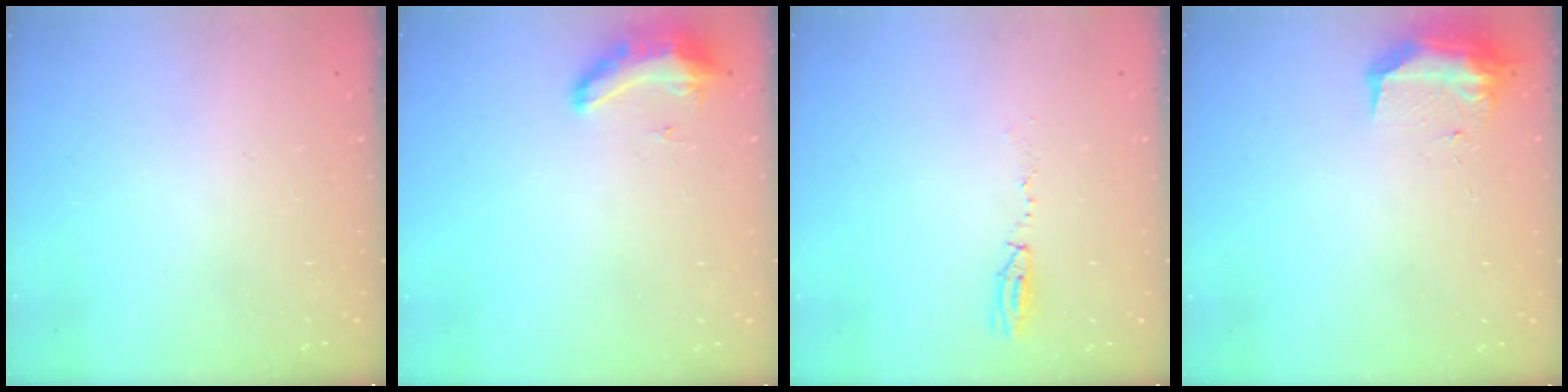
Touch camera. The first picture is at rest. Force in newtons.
{"total": 8.6, "press": 8.5, "slide": 1.6}
{"total": 3.6, "press": 3.5, "slide": 0.9}
{"total": 9.0, "press": 9.0, "slide": 0.6}